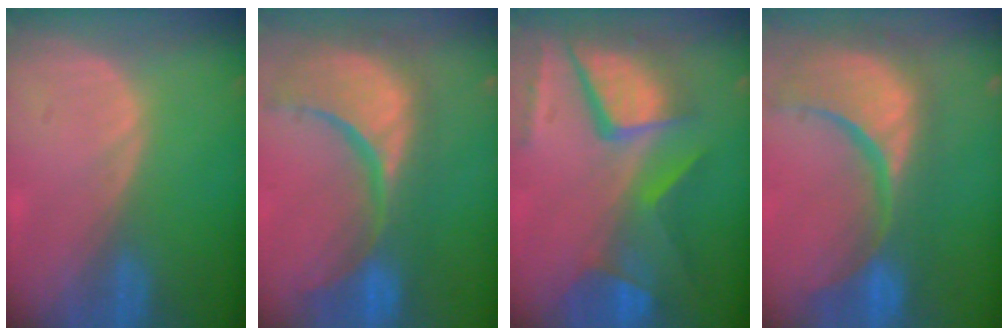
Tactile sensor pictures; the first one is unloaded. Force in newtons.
{"total": 15.3, "press": 12.1, "slide": 9.4}
{"total": 12.0, "press": 9.8, "slide": 6.9}
{"total": 15.4, "press": 12.1, "slide": 9.5}